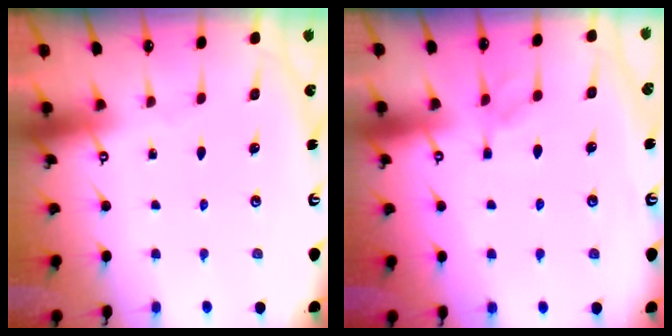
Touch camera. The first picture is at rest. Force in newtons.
{"total": 3.5, "press": 3.5, "slide": 0.4}